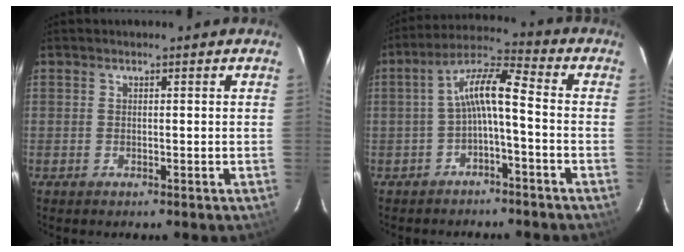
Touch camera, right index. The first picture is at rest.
{"total": 7.3, "force": [-1.9, 1.2, 6.9], "torque": [-0.154, 0.022, -0.035]}